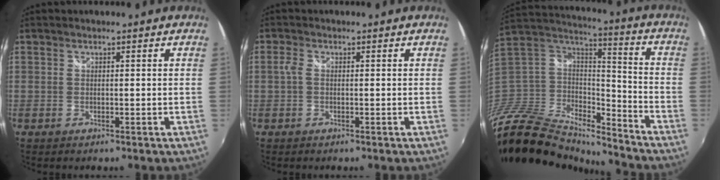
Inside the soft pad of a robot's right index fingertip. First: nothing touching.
{"total": 1.5, "force": [-0.1, 0.8, 1.3], "torque": [-0.029, 0.004, -0.005]}
{"total": 19.9, "force": [-16.5, 7.9, 7.9], "torque": [-0.192, 0.008, -0.307]}